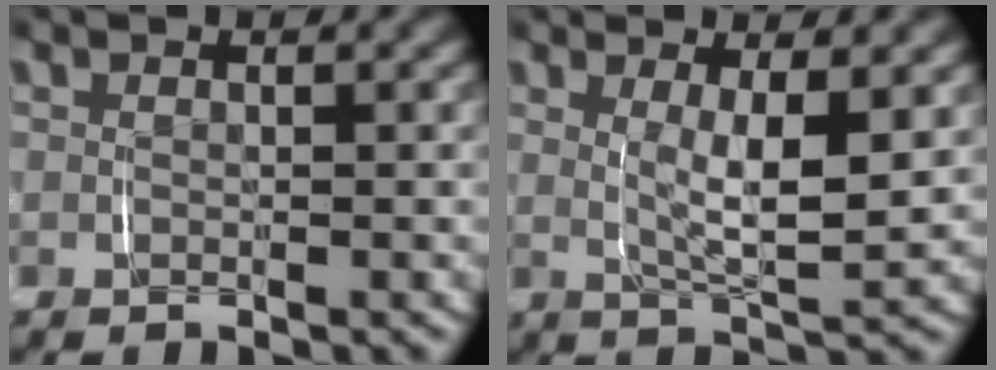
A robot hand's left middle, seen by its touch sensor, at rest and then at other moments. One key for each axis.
{"total": 4.5, "fx": 0.9, "fy": 1.1, "fz": 4.3, "tx": -0.072, "ty": -0.013, "tz": 0.019}